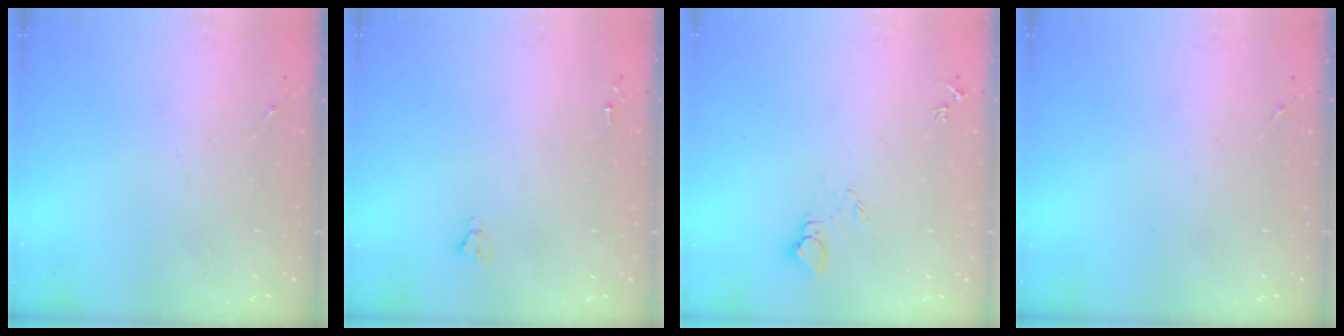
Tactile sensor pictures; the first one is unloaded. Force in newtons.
{"total": 1.8, "press": 1.8, "slide": 0.1}
{"total": 6.0, "press": 6.0, "slide": 0.5}
{"total": 0.0}